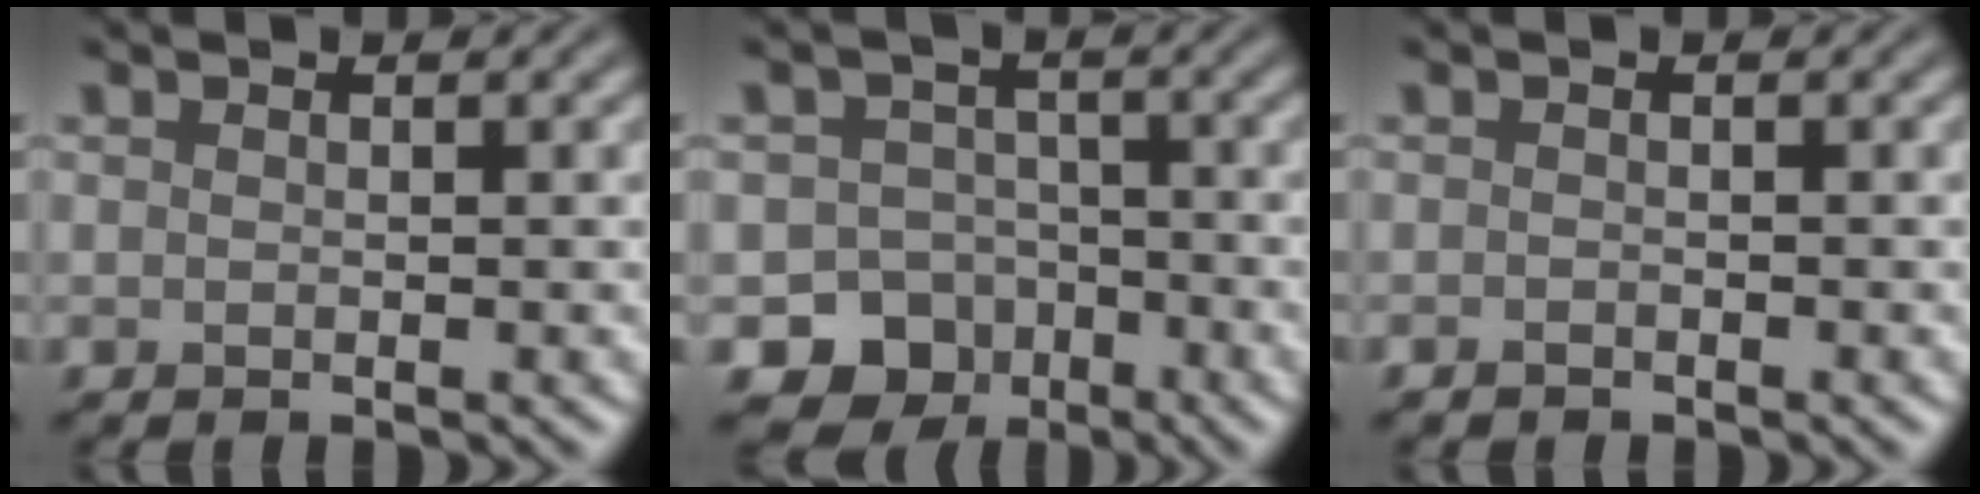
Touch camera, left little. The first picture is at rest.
{"total": 7.2, "force": [-3.9, 5.9, 1.2], "torque": [0.009, -0.012, -0.072]}
{"total": 0.6, "force": [-0.6, 0.1, 0.1], "torque": [0.000, -0.003, -0.012]}